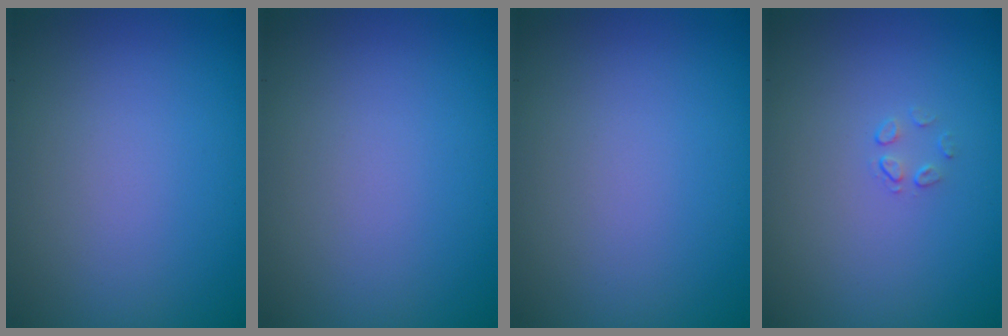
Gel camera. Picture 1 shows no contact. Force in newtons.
{"total": 0.0}
{"total": 0.0}
{"total": 0.7, "press": 0.4, "slide": 0.6}